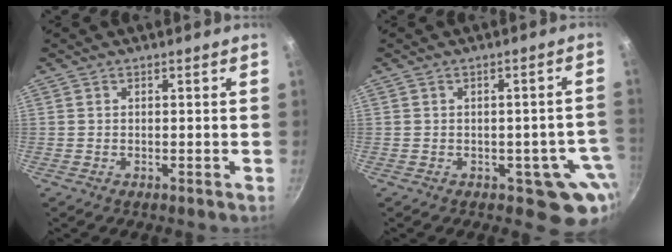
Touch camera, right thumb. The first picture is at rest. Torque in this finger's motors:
{"motor_torque": [1.13, 1.29, 0.00, -0.10, 0.16]}